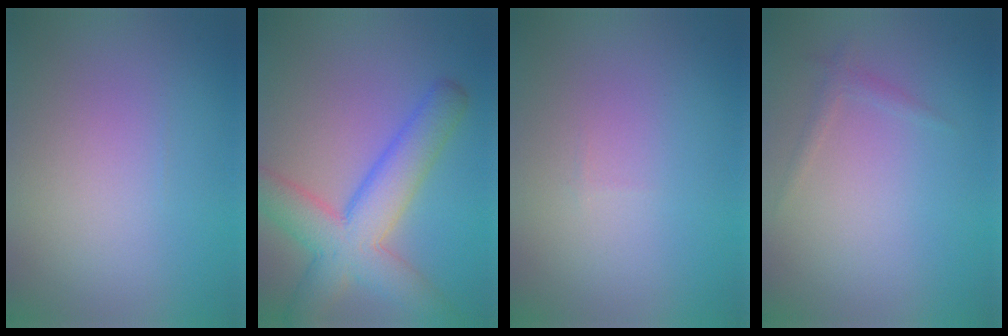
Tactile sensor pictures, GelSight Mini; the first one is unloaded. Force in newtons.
{"total": 7.6, "press": 7.6, "slide": 0.4}
{"total": 0.0}
{"total": 0.9, "press": 0.9, "slide": 0.0}